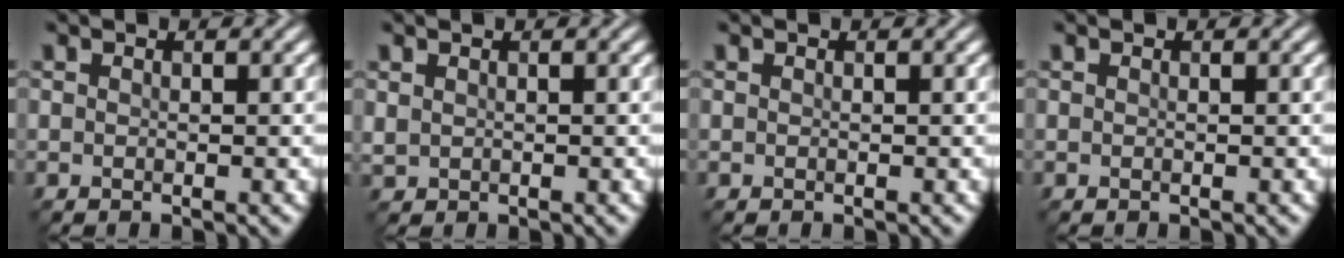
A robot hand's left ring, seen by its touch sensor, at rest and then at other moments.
{"total": 0.6, "force": [0.4, 0.4, 0.2], "torque": [-0.006, 0.000, 0.012]}
{"total": 0.0}
{"total": 0.0}